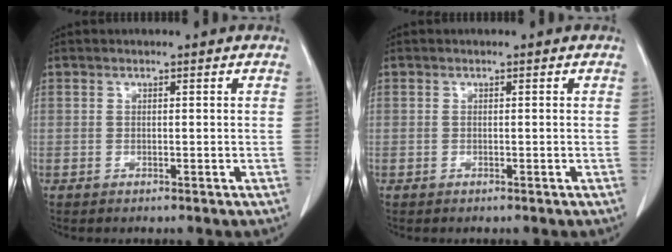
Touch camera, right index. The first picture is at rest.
{"total": 0.0}